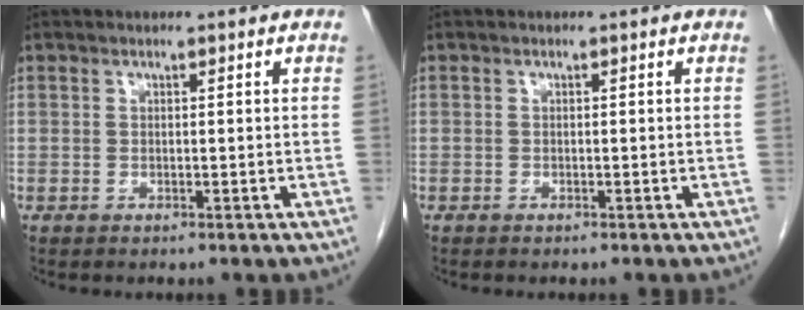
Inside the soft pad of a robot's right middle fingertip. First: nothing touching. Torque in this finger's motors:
{"motor_torque": [0.72, -0.55, -0.17, -0.21]}